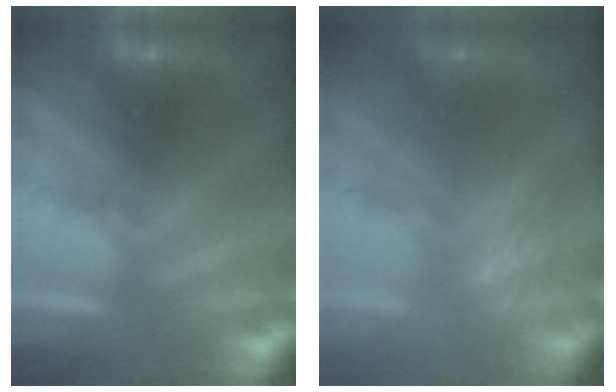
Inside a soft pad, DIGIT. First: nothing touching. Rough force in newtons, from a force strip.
{"total": 2.8}